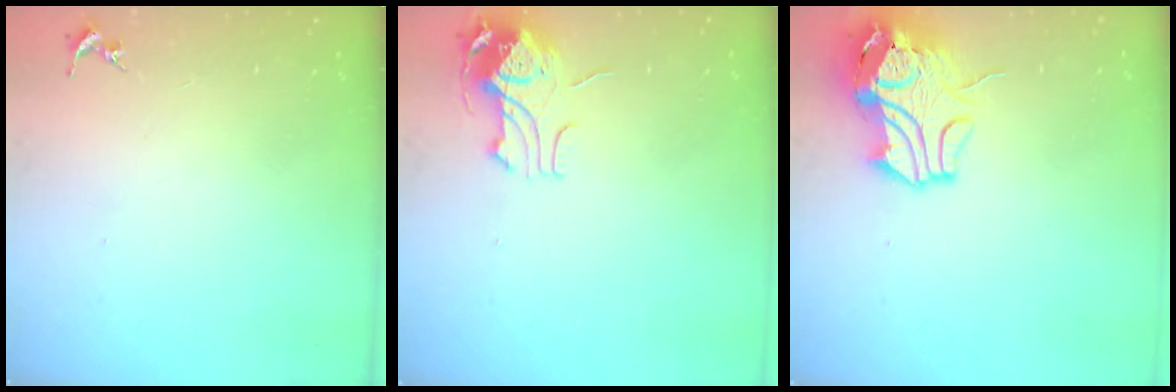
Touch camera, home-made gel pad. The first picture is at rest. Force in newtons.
{"total": 10.6, "press": 10.6, "slide": 0.9}
{"total": 12.8, "press": 12.7, "slide": 1.8}